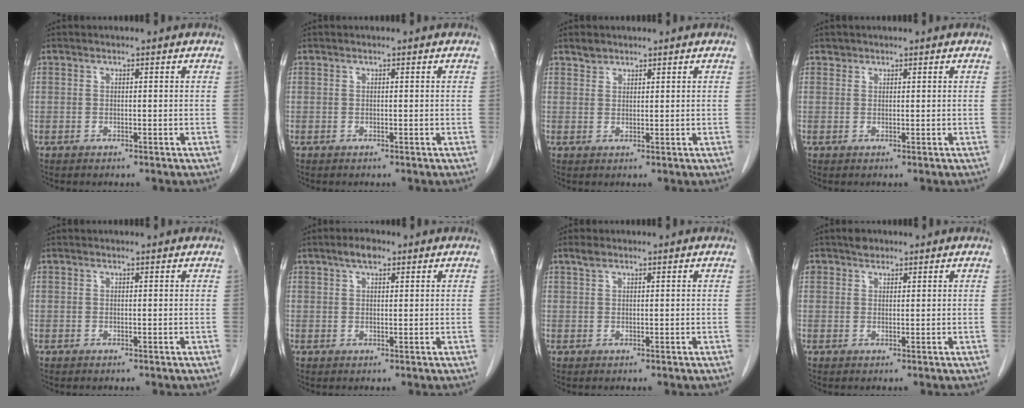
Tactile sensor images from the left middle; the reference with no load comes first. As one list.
[{"total": 0.0}, {"total": 1.6, "force": [1.3, 0.8, 0.1], "torque": [0.000, 0.002, 0.022]}, {"total": 0.7, "force": [0.5, 0.4, -0.1], "torque": [0.004, 0.002, 0.007]}, {"total": 0.6, "force": [0.6, 0.0, 0.1], "torque": [-0.003, 0.006, 0.010]}, {"total": 2.8, "force": [1.8, 1.1, 1.8], "torque": [-0.035, 0.007, 0.030]}, {"total": 1.4, "force": [1.1, 0.5, 0.7], "torque": [-0.017, 0.008, 0.021]}, {"total": 1.9, "force": [1.4, 1.1, 0.4], "torque": [-0.010, 0.008, 0.023]}]